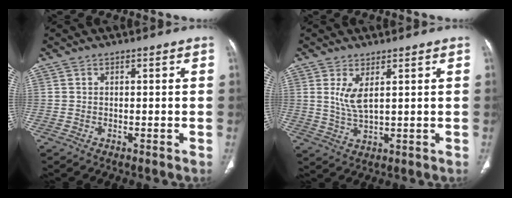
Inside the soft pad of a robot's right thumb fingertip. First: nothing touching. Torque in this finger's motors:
{"motor_torque": [0.18, -0.10, 0.51, -0.11, 0.05]}